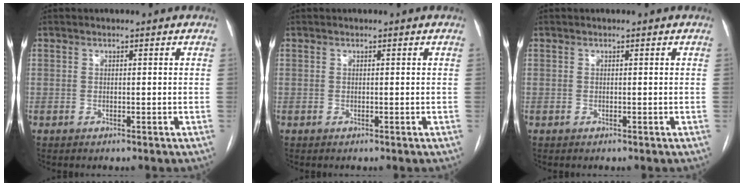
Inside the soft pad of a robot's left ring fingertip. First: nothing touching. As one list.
[{"total": 0.0}, {"total": 0.0}]